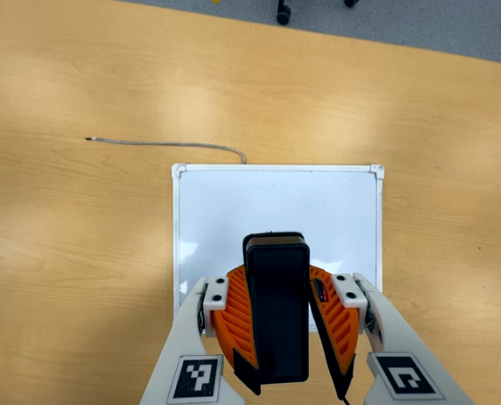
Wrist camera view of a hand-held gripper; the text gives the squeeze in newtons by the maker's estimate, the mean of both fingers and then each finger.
{"total": 8.8, "left": 9.2, "right": 8.4}